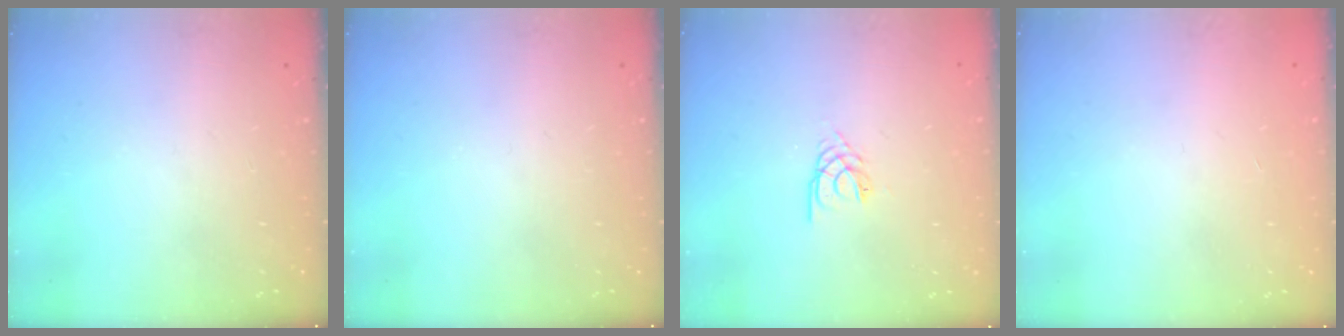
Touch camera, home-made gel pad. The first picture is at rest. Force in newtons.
{"total": 0.0}
{"total": 2.2, "press": 2.1, "slide": 0.4}
{"total": 0.9, "press": 0.8, "slide": 0.2}